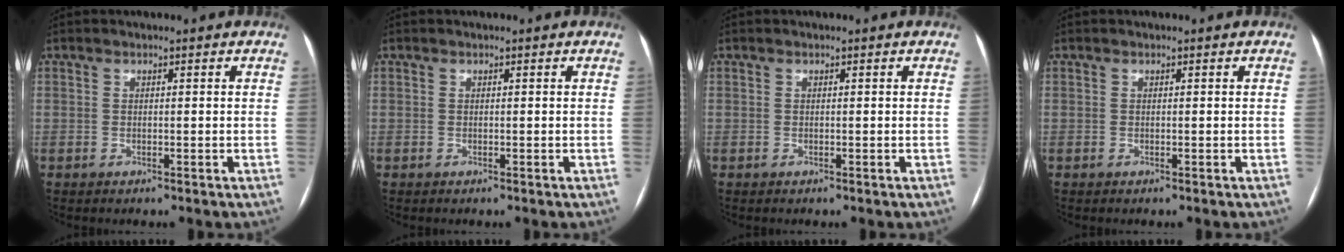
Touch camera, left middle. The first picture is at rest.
{"total": 0.0}
{"total": 0.0}
{"total": 0.0}